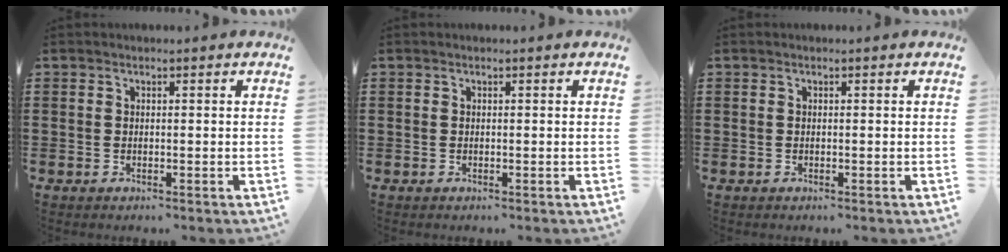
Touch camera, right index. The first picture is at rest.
{"total": 0.0}
{"total": 0.0}